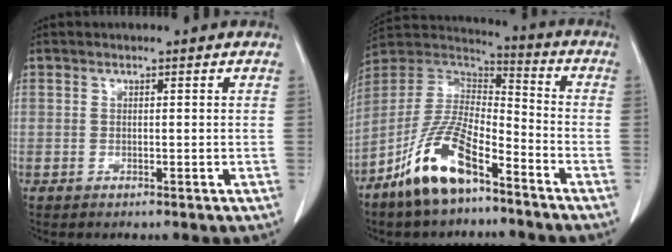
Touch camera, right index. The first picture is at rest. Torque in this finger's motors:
{"motor_torque": [1.40, -0.74, 0.78, 0.21]}